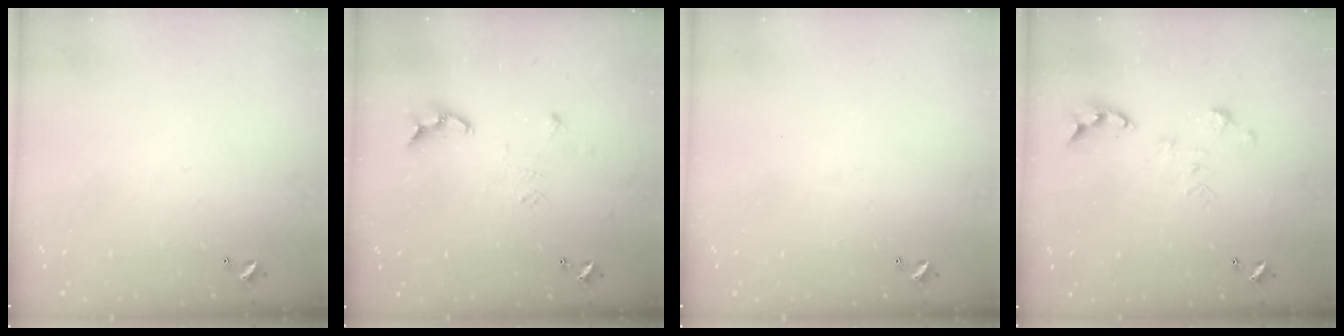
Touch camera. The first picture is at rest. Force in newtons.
{"total": 9.3, "press": 9.2, "slide": 0.9}
{"total": 0.0}
{"total": 0.0}